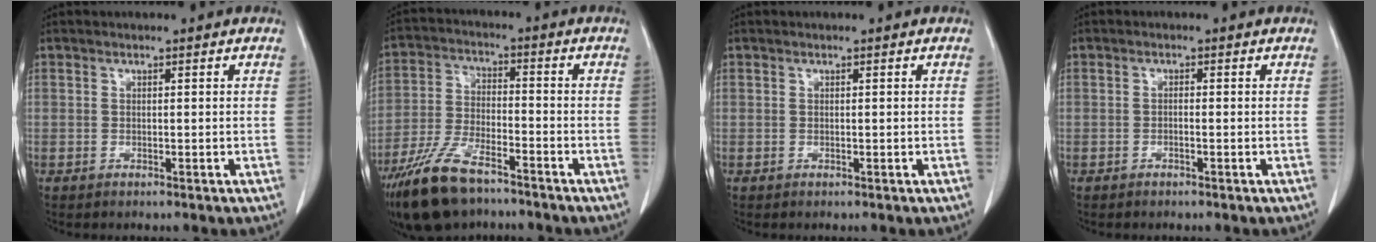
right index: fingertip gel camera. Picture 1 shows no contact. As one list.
[{"total": 13.4, "force": [-9.5, 4.7, 8.1], "torque": [-0.171, -0.017, -0.177]}, {"total": 0.0}, {"total": 1.0, "force": [-0.3, 0.4, 0.9], "torque": [-0.018, 0.003, -0.006]}]